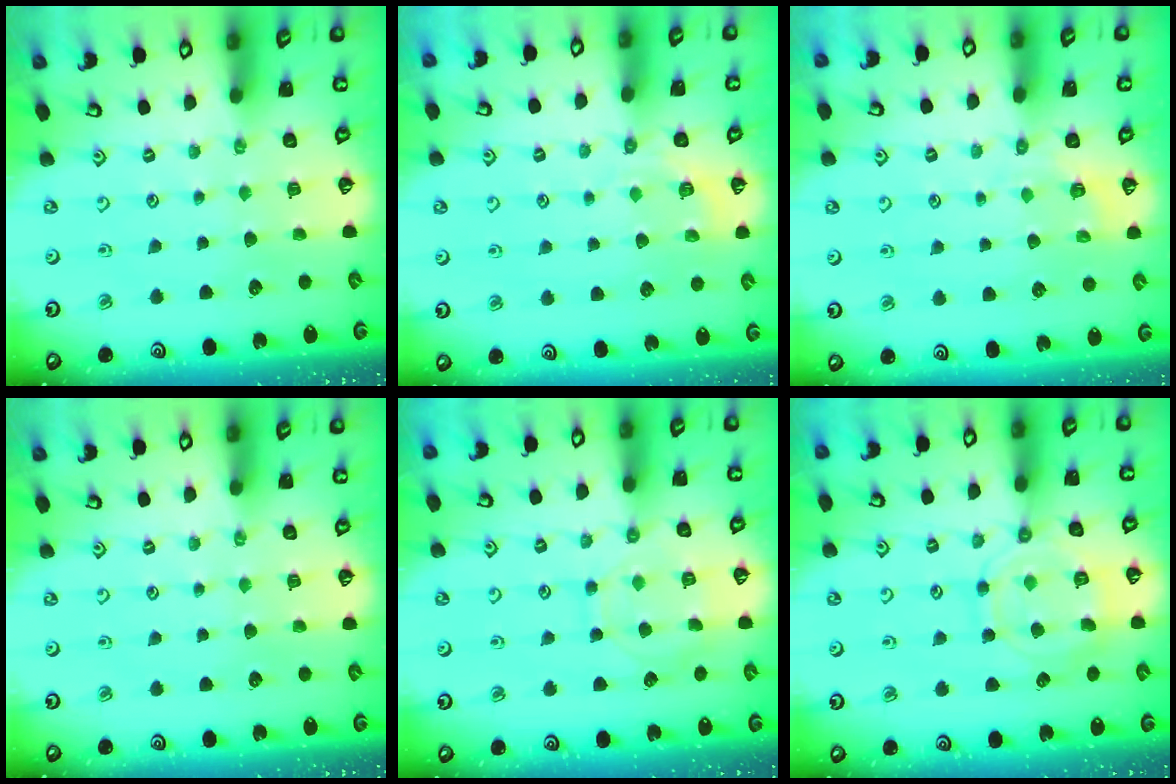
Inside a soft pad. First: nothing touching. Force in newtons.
{"total": 5.0, "press": 4.6, "slide": 1.9}
{"total": 2.3, "press": 1.7, "slide": 1.6}
{"total": 0.0}
{"total": 10.2, "press": 10.1, "slide": 0.8}
{"total": 11.8, "press": 11.8, "slide": 1.3}